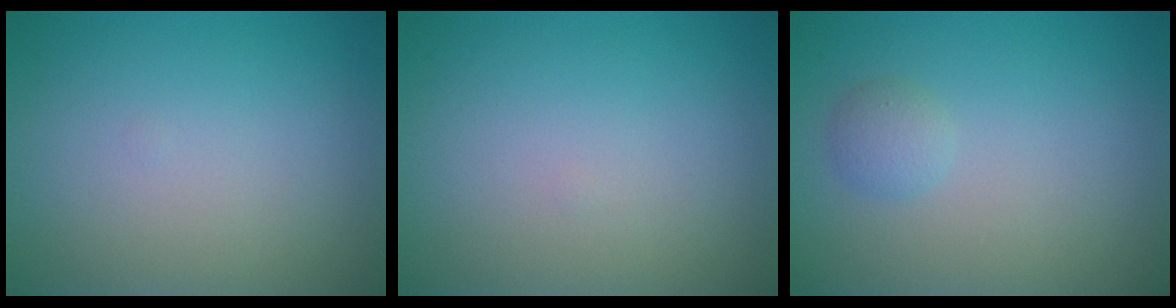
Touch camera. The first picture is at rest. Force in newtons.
{"total": 0.0}
{"total": 1.3, "press": 1.3, "slide": 0.1}